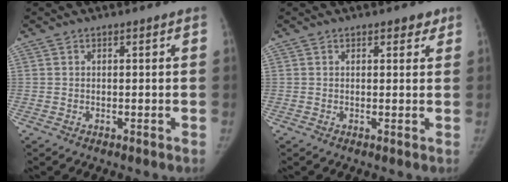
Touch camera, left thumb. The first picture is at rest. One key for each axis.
{"total": 2.0, "fx": 1.3, "fy": 1.2, "fz": 1.1, "tx": 0.005, "ty": -0.004, "tz": 0.012}